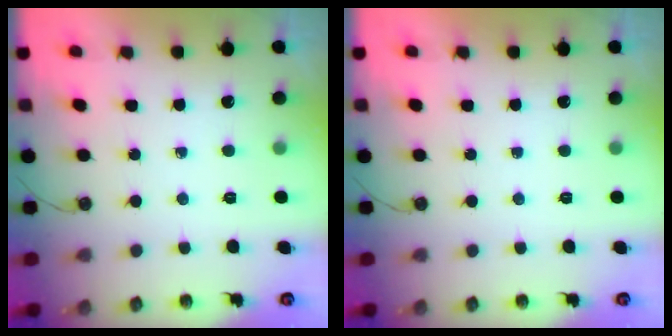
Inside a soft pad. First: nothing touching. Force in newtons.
{"total": 0.0}